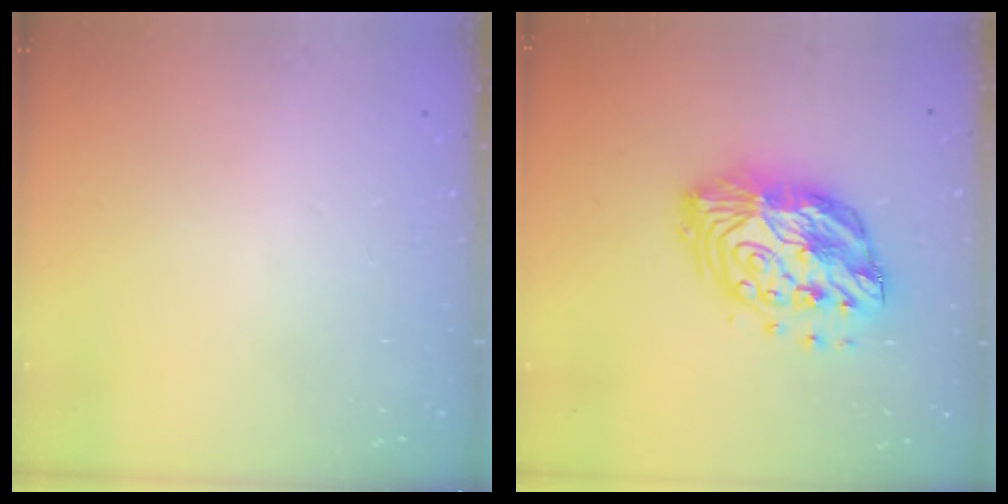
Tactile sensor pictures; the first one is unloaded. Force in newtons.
{"total": 15.7, "press": 15.6, "slide": 1.2}